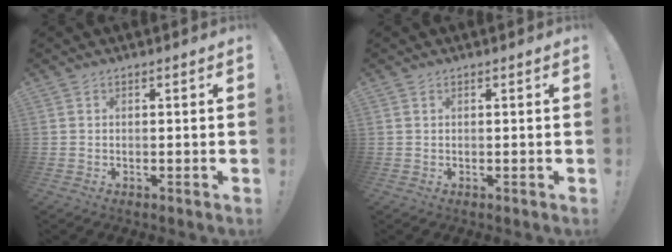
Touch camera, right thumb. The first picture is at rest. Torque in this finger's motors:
{"motor_torque": [0.02, -0.01, 0.05, -0.12, -0.04]}